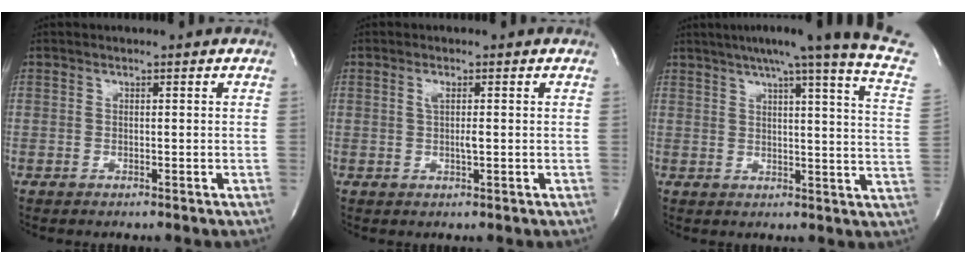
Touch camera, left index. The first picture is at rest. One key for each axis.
{"total": 2.1, "fx": 0.2, "fy": 0.2, "fz": 2.1, "tx": -0.044, "ty": -0.002, "tz": 0.004}
{"total": 19.4, "fx": 15.2, "fy": -1.5, "fz": 12.0, "tx": -0.175, "ty": -0.039, "tz": 0.173}